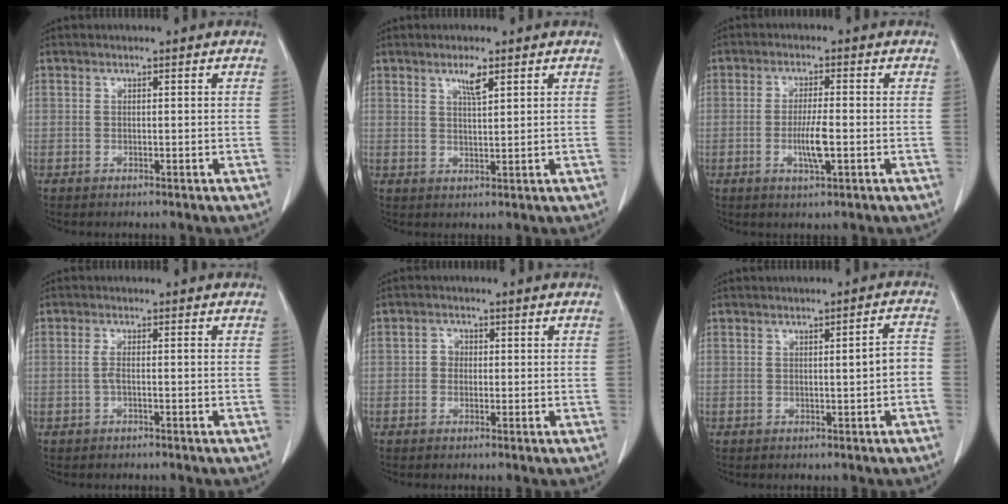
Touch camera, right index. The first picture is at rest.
{"total": 3.0, "force": [1.9, 0.3, 2.3], "torque": [-0.043, -0.002, 0.035]}
{"total": 4.8, "force": [-1.1, 0.5, 4.6], "torque": [-0.089, -0.007, -0.018]}
{"total": 1.5, "force": [-0.3, 0.1, 1.5], "torque": [-0.030, 0.000, -0.007]}
{"total": 1.7, "force": [0.0, 1.6, 0.7], "torque": [-0.006, 0.005, -0.003]}
{"total": 3.1, "force": [-0.4, 0.4, 3.1], "torque": [-0.041, 0.009, -0.004]}